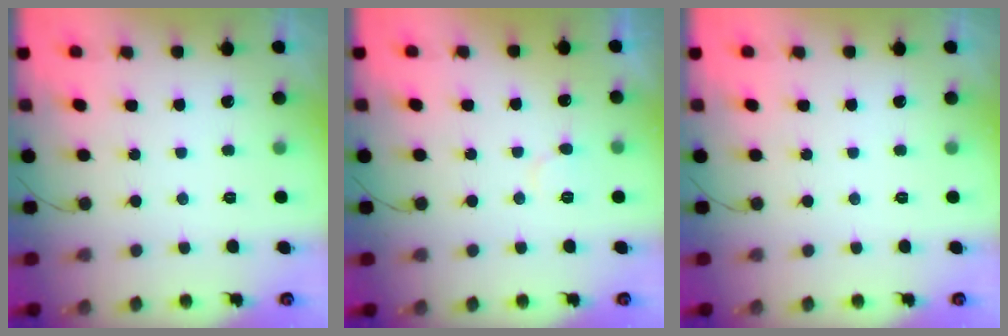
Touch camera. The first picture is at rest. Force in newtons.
{"total": 4.7, "press": 4.6, "slide": 0.5}
{"total": 0.0}